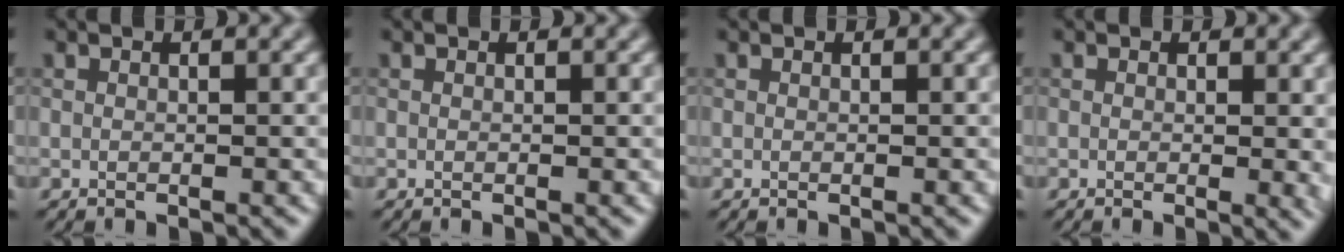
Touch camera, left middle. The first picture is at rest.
{"total": 0.0}
{"total": 0.0}
{"total": 1.6, "force": [0.2, 0.4, 1.5], "torque": [-0.015, -0.007, 0.003]}